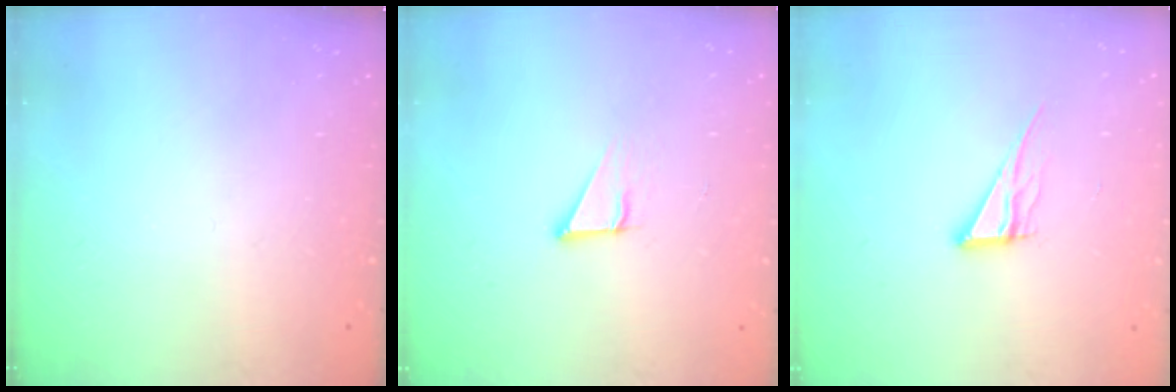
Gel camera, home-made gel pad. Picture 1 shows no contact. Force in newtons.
{"total": 3.5, "press": 3.5, "slide": 0.2}
{"total": 8.2, "press": 8.1, "slide": 0.7}